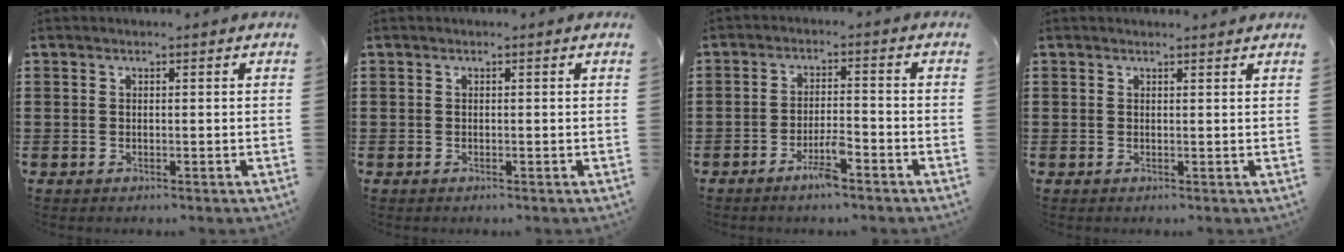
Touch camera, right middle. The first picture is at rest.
{"total": 0.0}
{"total": 4.5, "force": [-3.0, 0.7, 3.2], "torque": [-0.067, -0.001, -0.057]}
{"total": 0.8, "force": [0.8, 0.1, 0.1], "torque": [0.004, -0.004, 0.012]}